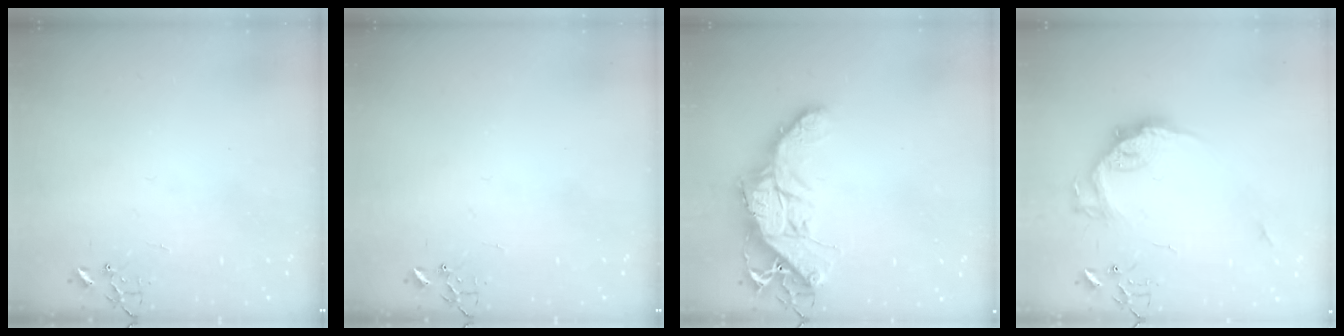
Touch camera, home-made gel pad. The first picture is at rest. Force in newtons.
{"total": 0.0}
{"total": 16.1, "press": 16.1, "slide": 1.6}
{"total": 14.5, "press": 14.5, "slide": 1.2}